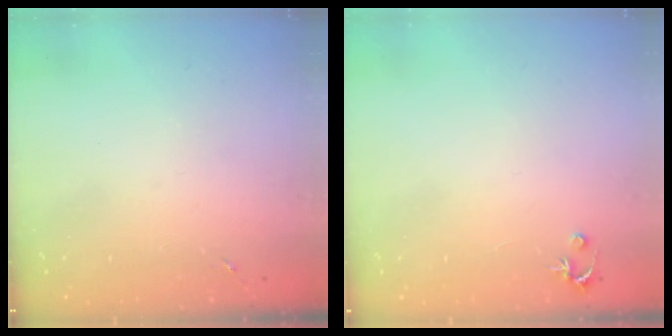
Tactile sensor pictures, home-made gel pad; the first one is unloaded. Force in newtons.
{"total": 2.5, "press": 2.5, "slide": 0.2}